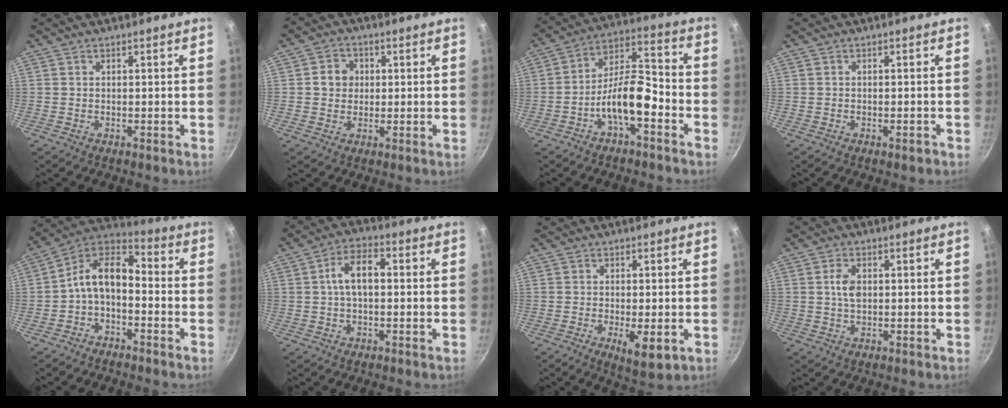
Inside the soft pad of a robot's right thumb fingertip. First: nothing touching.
{"total": 4.7, "force": [0.6, 4.2, 2.0], "torque": [-0.012, 0.006, 0.007]}
{"total": 12.0, "force": [-4.6, 4.9, 10.0], "torque": [-0.171, 0.057, -0.084]}
{"total": 1.3, "force": [-0.8, 0.4, 1.0], "torque": [-0.014, 0.003, -0.009]}
{"total": 10.5, "force": [-1.8, 6.5, 8.1], "torque": [-0.127, 0.058, -0.047]}
{"total": 7.5, "force": [0.6, 4.2, 6.2], "torque": [-0.109, 0.022, 0.003]}
{"total": 5.8, "force": [-1.7, 2.0, 5.2], "torque": [-0.083, -0.015, -0.021]}
{"total": 3.6, "force": [0.4, 2.2, 2.8], "torque": [-0.052, -0.001, 0.006]}